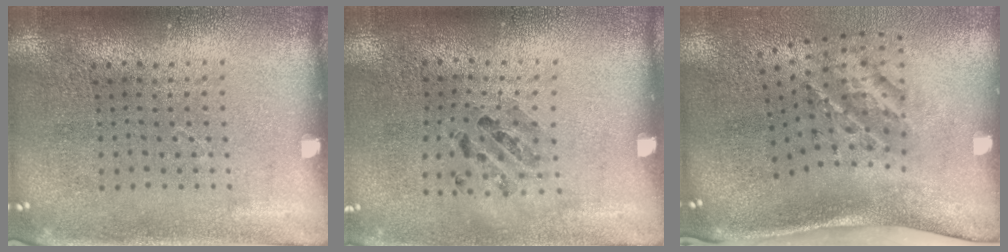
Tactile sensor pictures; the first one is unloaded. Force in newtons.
{"total": 0.8, "press": 0.7, "slide": 0.3}
{"total": 2.1, "press": 1.3, "slide": 1.7}